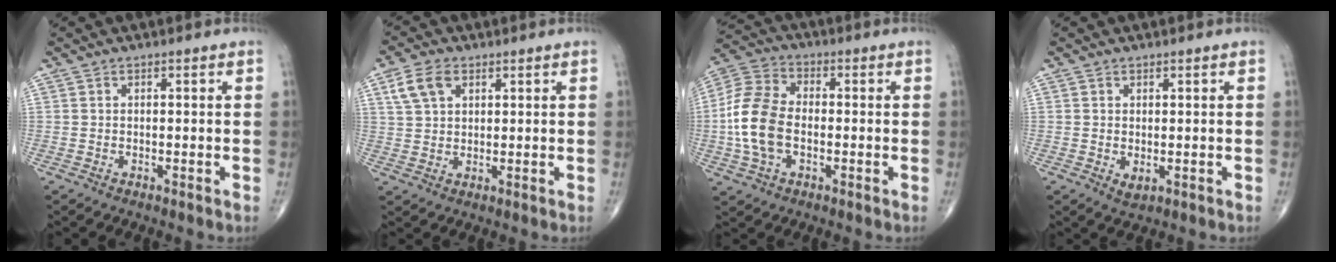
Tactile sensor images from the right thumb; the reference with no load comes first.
{"total": 6.1, "force": [2.7, 3.9, 3.8], "torque": [-0.069, 0.002, 0.055]}
{"total": 12.5, "force": [-1.5, 7.9, 9.6], "torque": [-0.202, 0.023, -0.036]}
{"total": 1.6, "force": [0.0, 1.0, 1.3], "torque": [-0.022, -0.004, 0.005]}